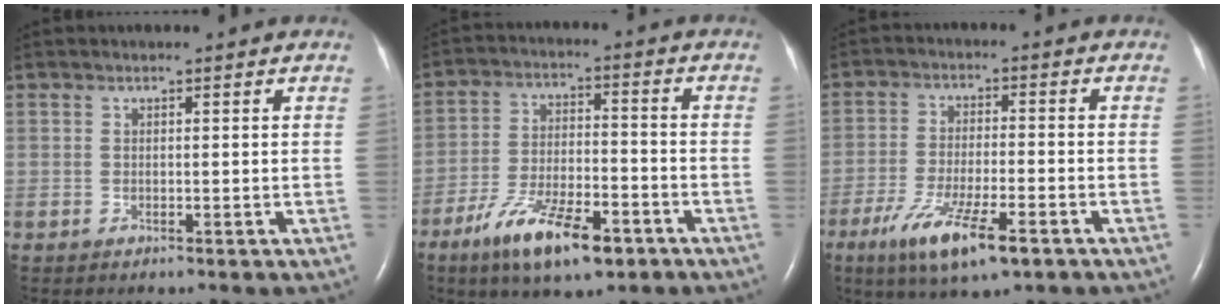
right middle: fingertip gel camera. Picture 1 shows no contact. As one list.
[{"total": 12.3, "force": [-7.4, 3.8, 9.0], "torque": [-0.165, -0.007, -0.124]}, {"total": 10.6, "force": [-6.0, 2.1, 8.6], "torque": [-0.162, -0.022, -0.099]}]